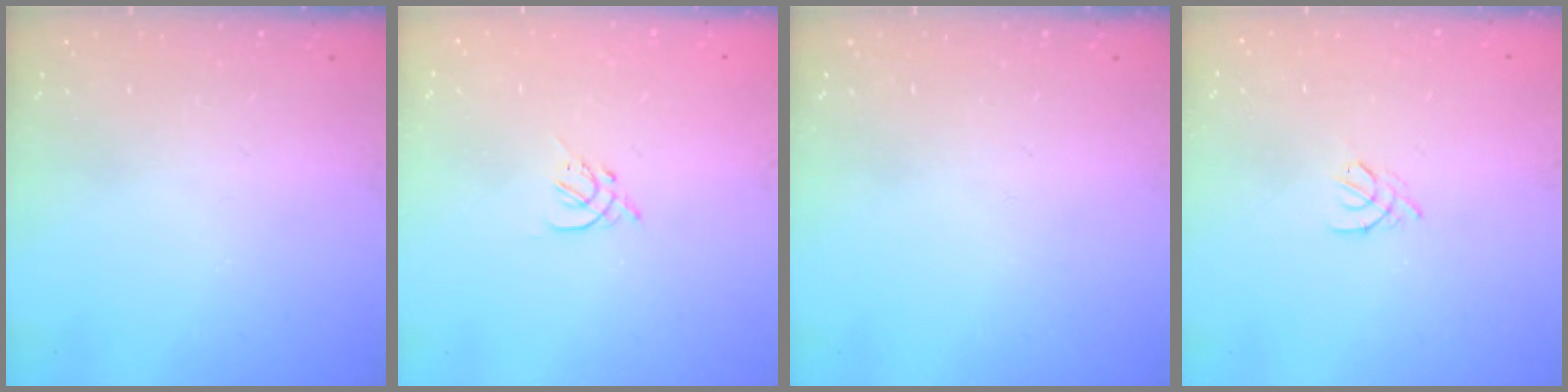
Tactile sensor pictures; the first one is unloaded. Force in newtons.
{"total": 2.7, "press": 2.6, "slide": 0.7}
{"total": 0.0}
{"total": 2.0, "press": 1.9, "slide": 0.5}